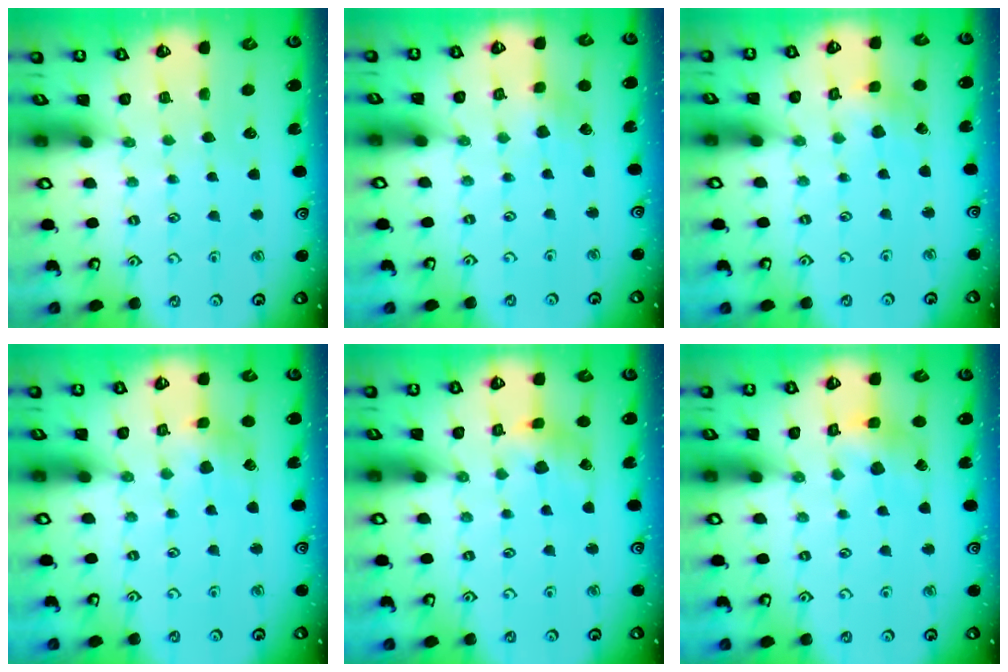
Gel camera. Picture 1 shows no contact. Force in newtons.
{"total": 2.4, "press": 2.3, "slide": 0.6}
{"total": 2.3, "press": 2.3, "slide": 0.3}
{"total": 4.0, "press": 3.9, "slide": 0.5}
{"total": 7.2, "press": 7.2, "slide": 0.8}
{"total": 6.9, "press": 6.9, "slide": 0.6}